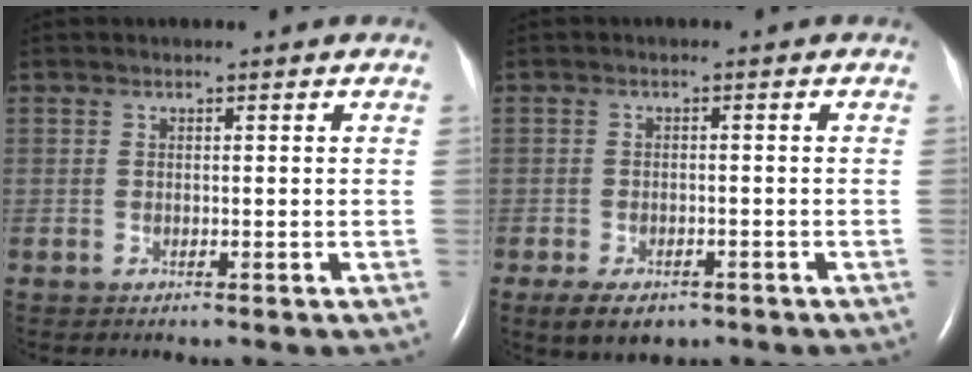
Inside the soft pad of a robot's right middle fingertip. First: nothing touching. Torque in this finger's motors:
{"motor_torque": [0.40, -0.38, 0.03, 0.04]}